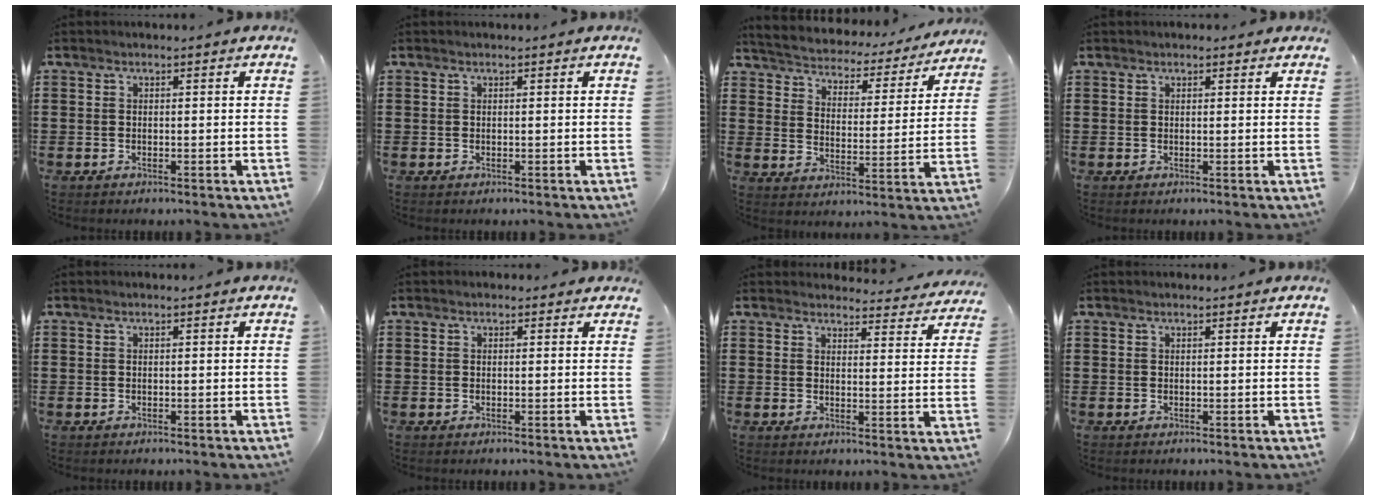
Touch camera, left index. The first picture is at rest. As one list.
[{"total": 0.0}, {"total": 3.1, "force": [3.1, 0.4, -0.2], "torque": [-0.020, -0.032, 0.042]}, {"total": 0.7, "force": [0.6, 0.4, 0.1], "torque": [-0.005, 0.003, 0.012]}, {"total": 0.0}, {"total": 0.7, "force": [0.3, 0.6, 0.1], "torque": [-0.005, 0.006, 0.005]}, {"total": 3.4, "force": [3.3, 0.4, 0.3], "torque": [-0.012, -0.021, 0.057]}, {"total": 0.0}]